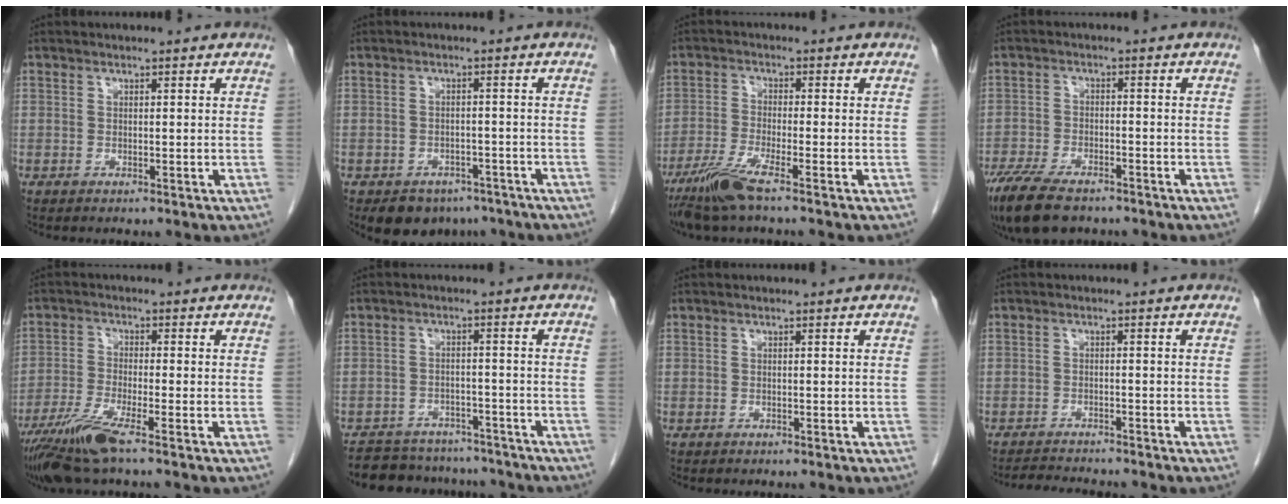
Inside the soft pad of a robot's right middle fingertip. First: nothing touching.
{"total": 6.6, "force": [-5.0, 4.0, 1.4], "torque": [-0.013, 0.007, -0.069]}
{"total": 6.2, "force": [-4.5, -0.1, 4.4], "torque": [-0.096, -0.020, -0.092]}
{"total": 10.7, "force": [-8.2, 3.8, 5.8], "torque": [-0.110, -0.019, -0.135]}
{"total": 7.6, "force": [-5.3, 0.0, 5.6], "torque": [-0.115, -0.024, -0.102]}
{"total": 12.4, "force": [-11.4, 4.5, 2.3], "torque": [-0.039, 0.009, -0.147]}
{"total": 0.0}
{"total": 5.0, "force": [-4.9, 0.1, 1.1], "torque": [-0.020, -0.015, -0.077]}